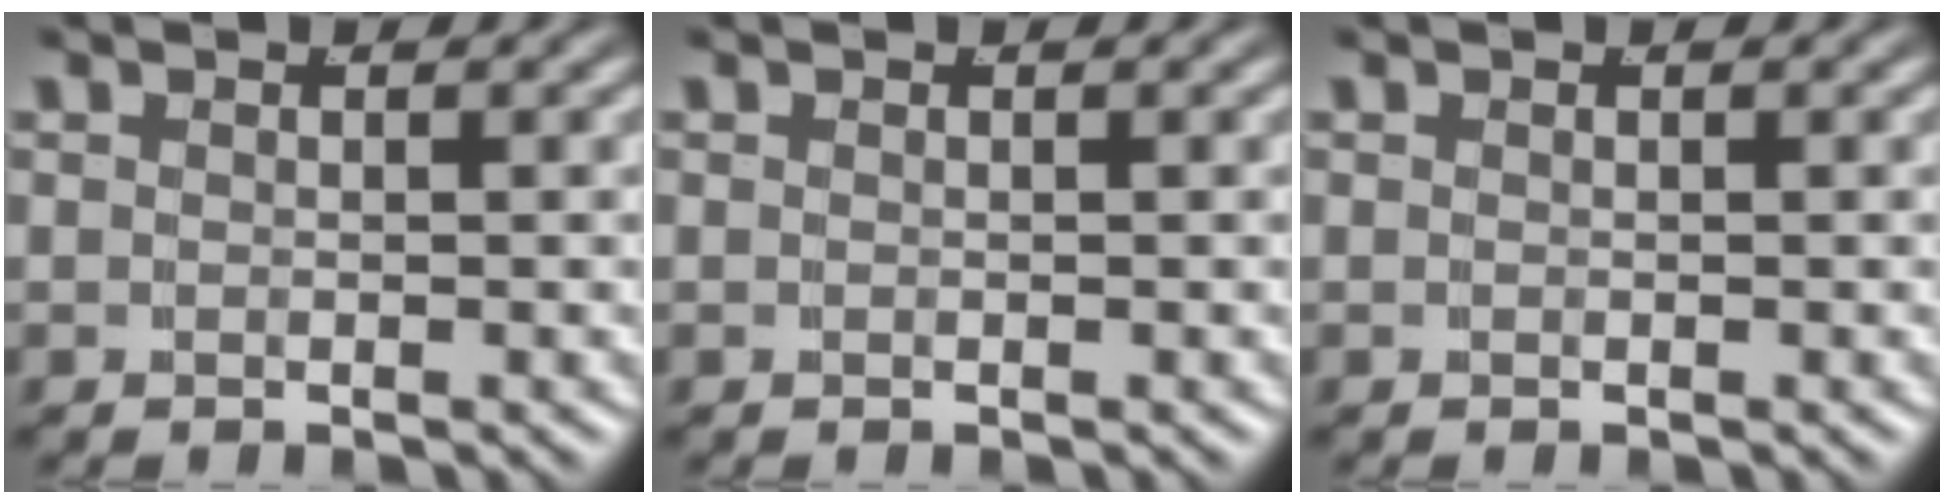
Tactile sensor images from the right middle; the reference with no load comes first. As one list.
[{"total": 0.0}, {"total": 0.0}]